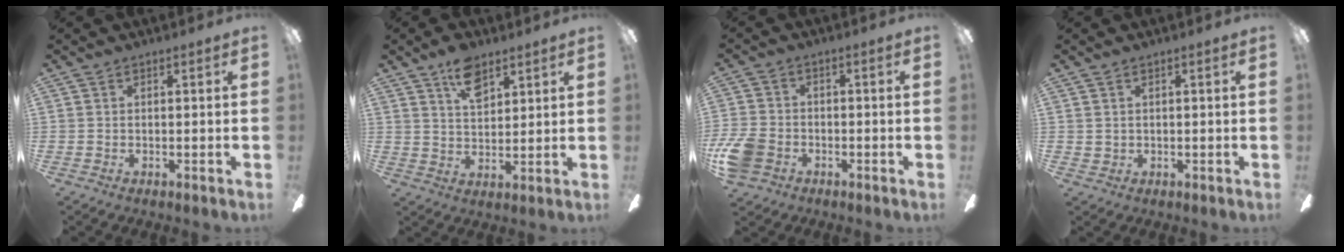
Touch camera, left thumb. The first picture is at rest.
{"total": 8.7, "force": [5.7, 4.5, 4.8], "torque": [-0.069, -0.023, 0.099]}
{"total": 8.2, "force": [-3.5, 5.9, 4.5], "torque": [-0.106, 0.019, -0.064]}
{"total": 1.0, "force": [0.6, 0.8, 0.2], "torque": [-0.005, 0.003, 0.010]}